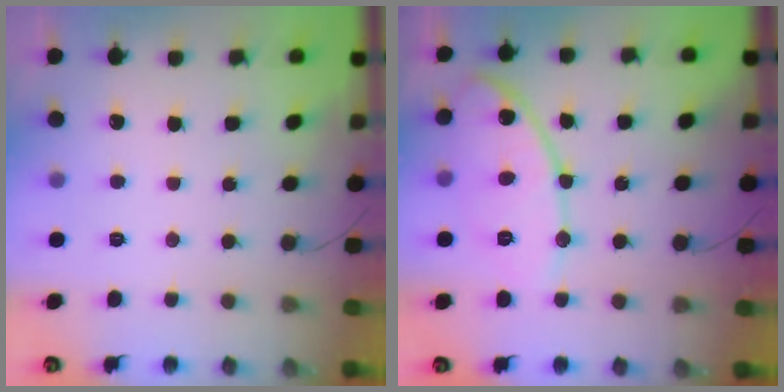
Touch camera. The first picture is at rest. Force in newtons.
{"total": 12.8, "press": 12.7, "slide": 1.4}